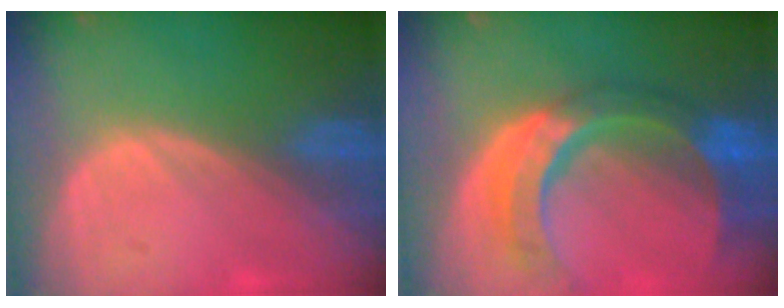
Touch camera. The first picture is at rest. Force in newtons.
{"total": 11.3, "press": 9.5, "slide": 6.1}